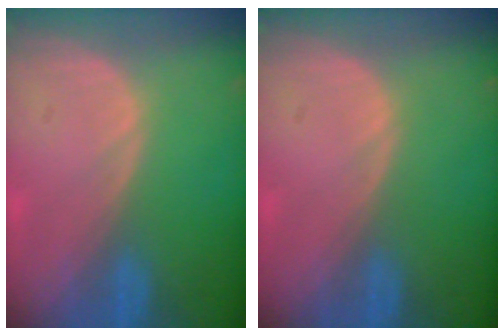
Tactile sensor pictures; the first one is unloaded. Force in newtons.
{"total": 0.0}